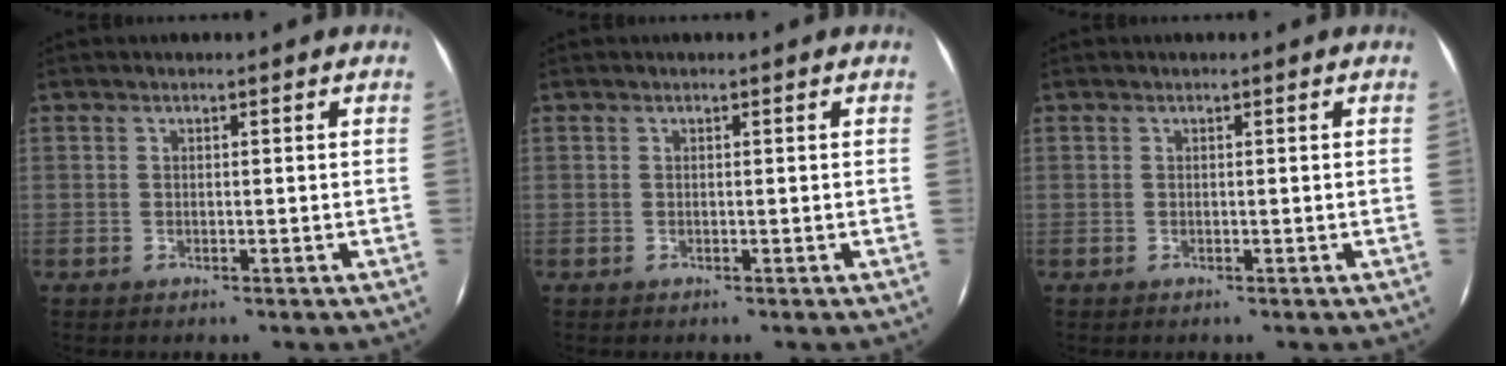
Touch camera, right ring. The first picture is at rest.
{"total": 0.0}
{"total": 0.0}